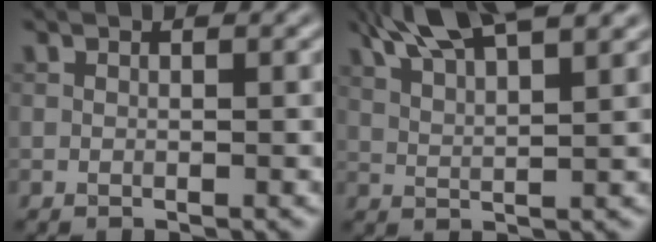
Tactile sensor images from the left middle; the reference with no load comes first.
{"total": 8.4, "force": [5.9, 1.8, 5.7], "torque": [-0.093, 0.025, 0.081]}